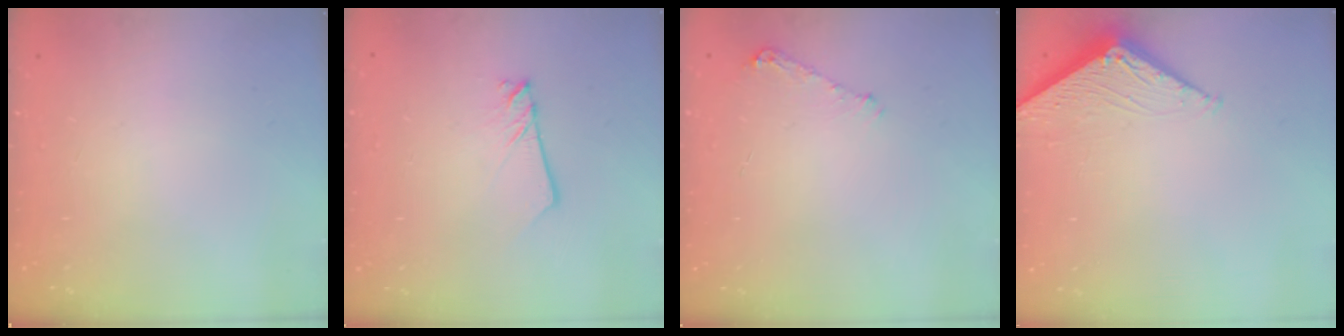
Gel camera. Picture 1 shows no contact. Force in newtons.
{"total": 2.4, "press": 2.4, "slide": 0.2}
{"total": 5.3, "press": 5.2, "slide": 0.6}
{"total": 2.8, "press": 2.8, "slide": 0.3}